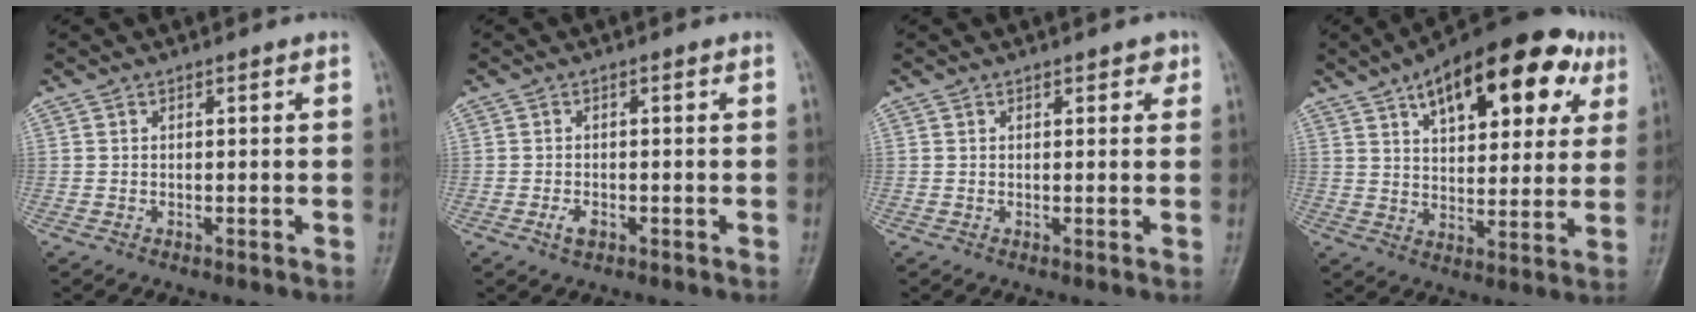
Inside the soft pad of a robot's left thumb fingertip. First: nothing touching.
{"total": 1.9, "force": [-0.8, 1.1, 1.3], "torque": [-0.025, 0.000, -0.015]}
{"total": 1.9, "force": [1.1, 1.0, 1.0], "torque": [0.004, -0.002, 0.010]}
{"total": 22.0, "force": [10.3, 10.5, 16.4], "torque": [-0.202, -0.004, 0.151]}